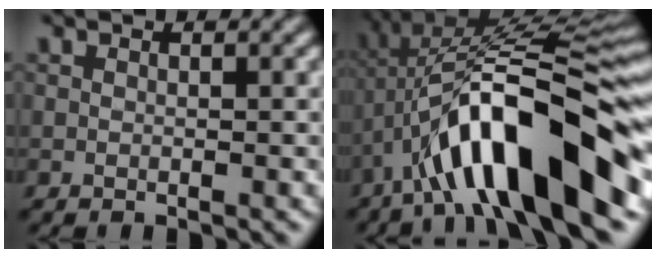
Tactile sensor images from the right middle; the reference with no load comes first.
{"total": 12.8, "force": [-5.4, 3.2, 11.2], "torque": [-0.201, 0.030, -0.070]}